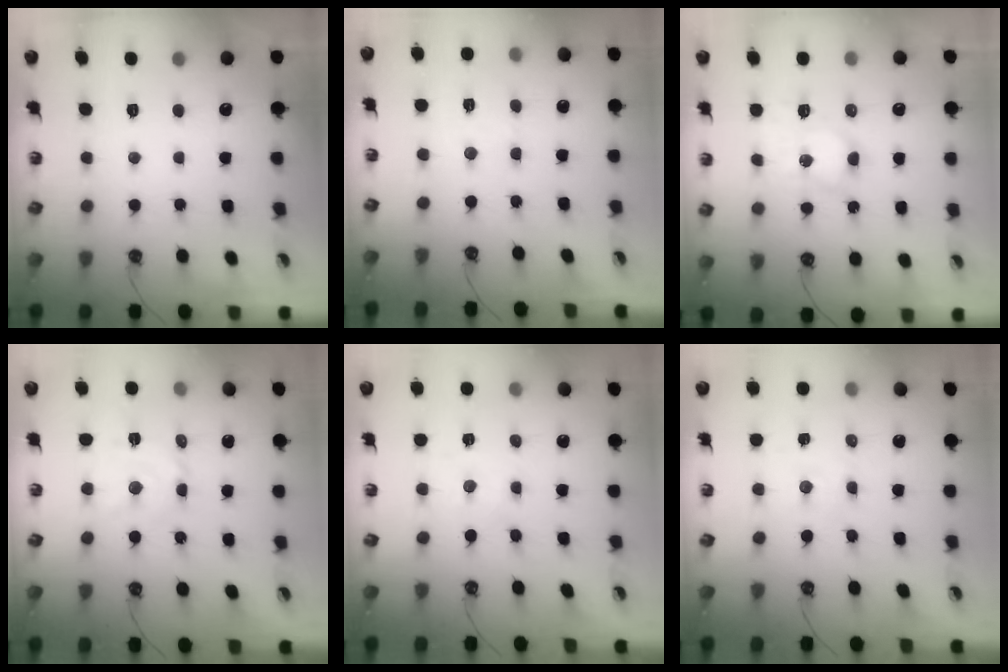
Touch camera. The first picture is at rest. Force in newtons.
{"total": 2.8, "press": 2.7, "slide": 0.5}
{"total": 7.8, "press": 7.7, "slide": 0.5}
{"total": 8.7, "press": 8.7, "slide": 0.7}
{"total": 0.0}
{"total": 1.6, "press": 1.6, "slide": 0.1}